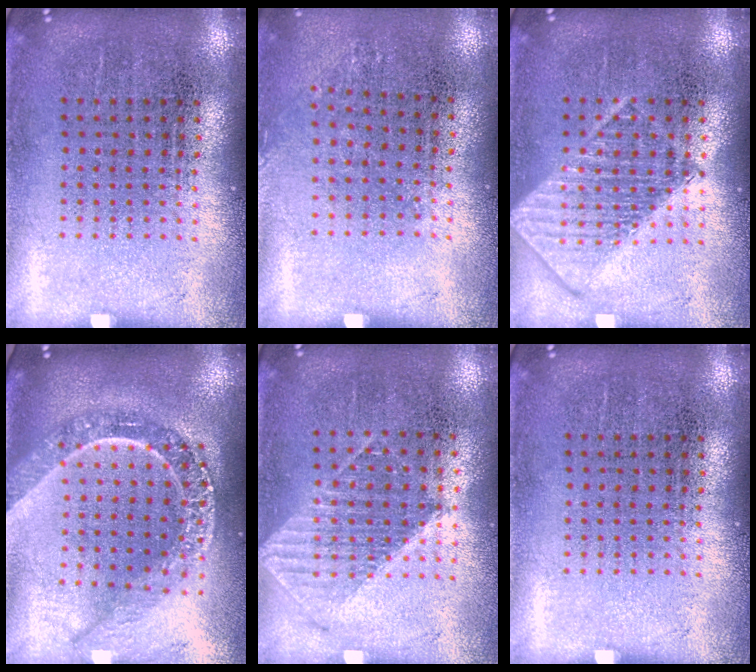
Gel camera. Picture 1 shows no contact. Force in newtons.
{"total": 0.7, "press": 0.6, "slide": 0.4}
{"total": 2.8, "press": 2.8, "slide": 0.3}
{"total": 2.4, "press": 2.0, "slide": 1.3}
{"total": 1.1, "press": 1.0, "slide": 0.3}
{"total": 0.0}